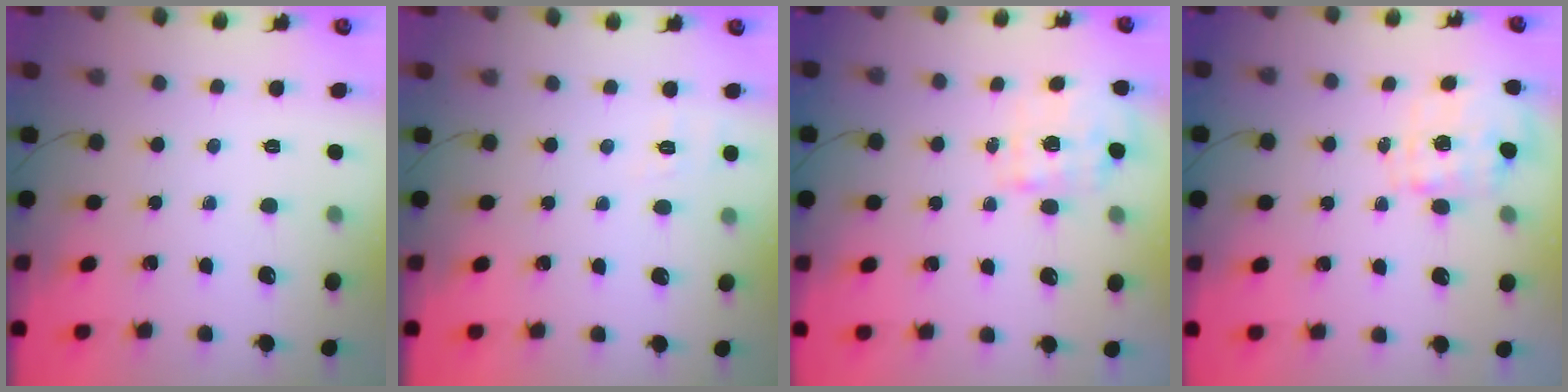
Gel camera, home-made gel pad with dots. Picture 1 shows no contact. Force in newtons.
{"total": 4.5, "press": 4.1, "slide": 2.0}
{"total": 1.9, "press": 1.8, "slide": 0.5}
{"total": 1.5, "press": 1.5, "slide": 0.5}